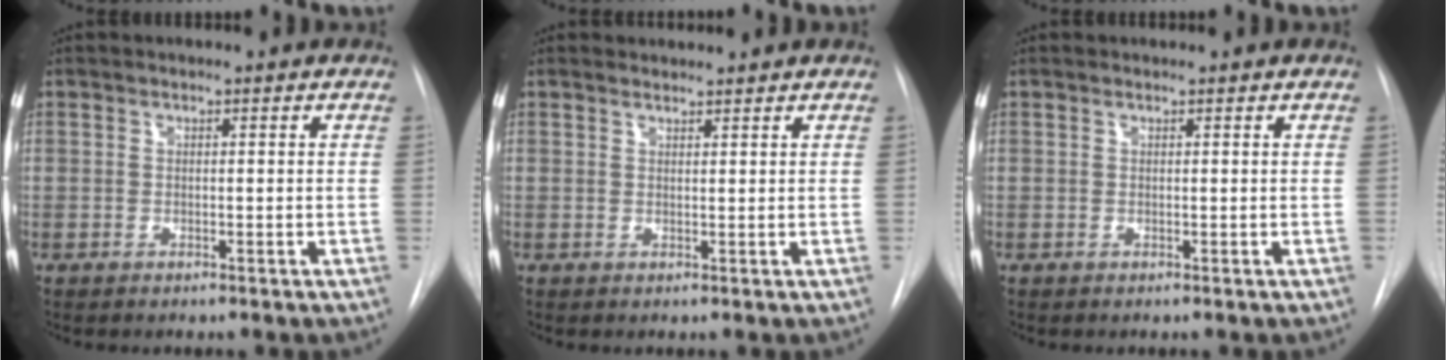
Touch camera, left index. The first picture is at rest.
{"total": 1.1, "force": [1.1, 0.0, -0.1], "torque": [-0.006, 0.007, 0.022]}
{"total": 0.0}